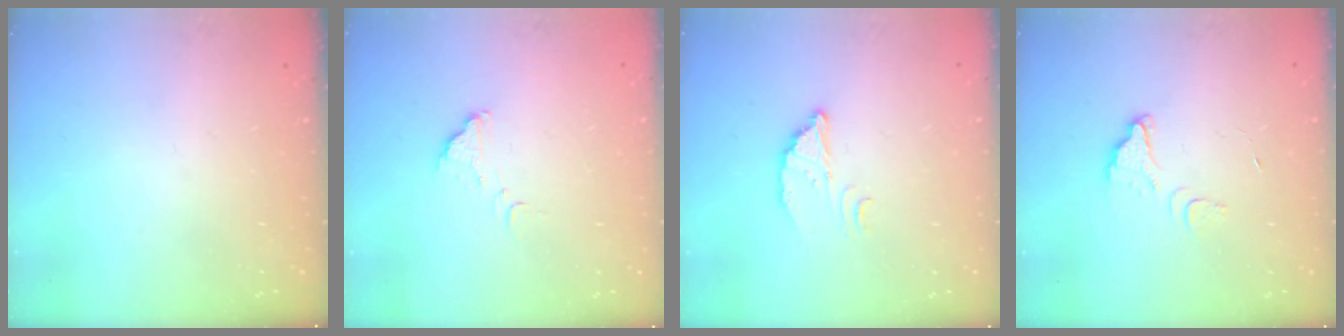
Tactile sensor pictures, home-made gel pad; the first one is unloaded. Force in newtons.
{"total": 2.4, "press": 2.4, "slide": 0.1}
{"total": 3.3, "press": 3.3, "slide": 0.1}
{"total": 4.7, "press": 4.7, "slide": 0.5}